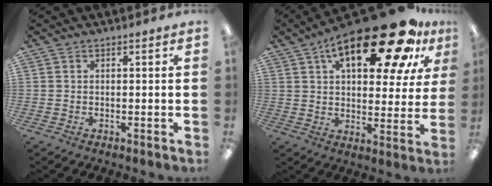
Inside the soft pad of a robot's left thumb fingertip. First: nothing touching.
{"total": 24.8, "force": [13.3, 9.9, 18.4], "torque": [-0.271, -0.062, 0.212]}